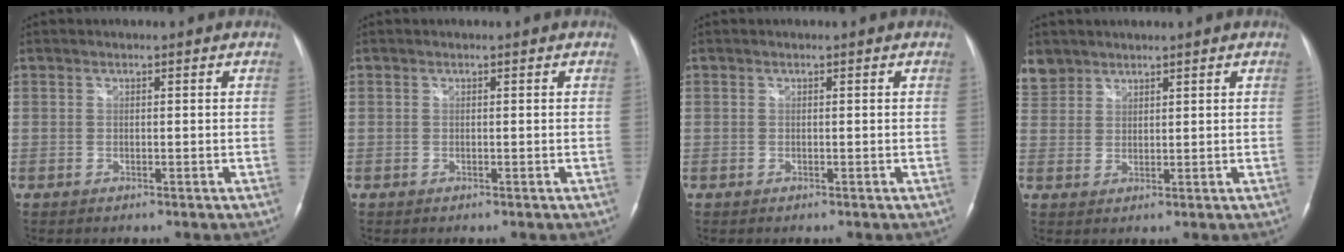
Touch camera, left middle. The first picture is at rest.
{"total": 0.0}
{"total": 0.0}
{"total": 4.0, "force": [3.4, 2.2, 0.0], "torque": [0.002, 0.010, 0.070]}